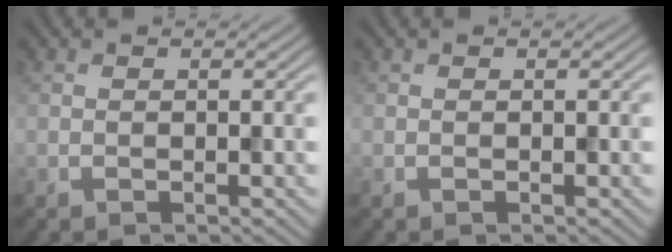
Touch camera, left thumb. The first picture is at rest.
{"total": 0.0}